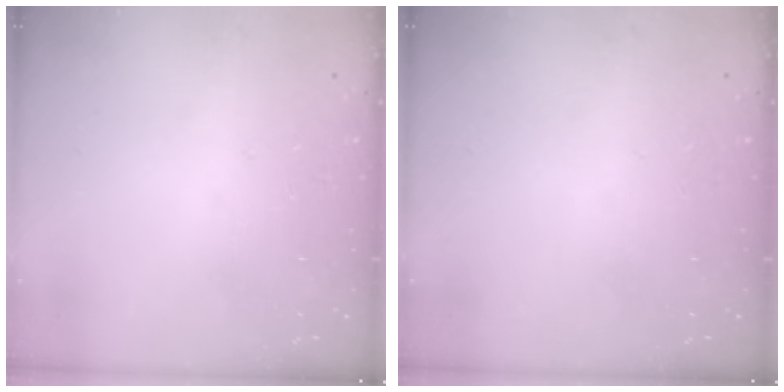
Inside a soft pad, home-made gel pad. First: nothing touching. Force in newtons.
{"total": 0.0}